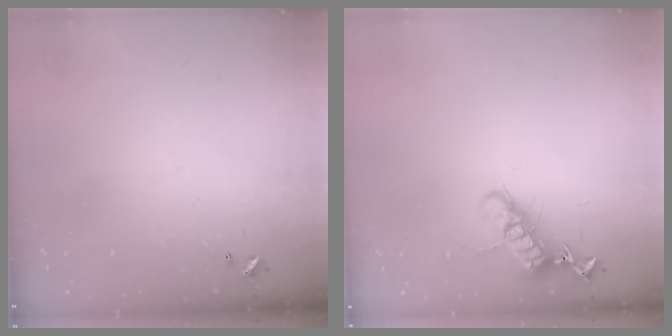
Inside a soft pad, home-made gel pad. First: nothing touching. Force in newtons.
{"total": 13.8, "press": 13.8, "slide": 0.7}